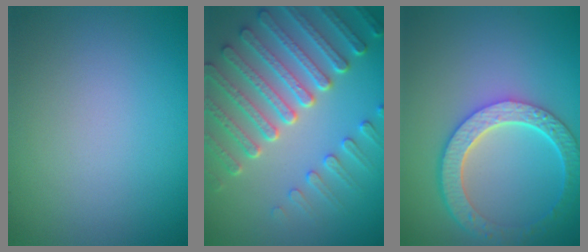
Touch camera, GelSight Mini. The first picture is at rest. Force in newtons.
{"total": 7.3, "press": 5.6, "slide": 4.6}
{"total": 5.8, "press": 4.4, "slide": 3.8}